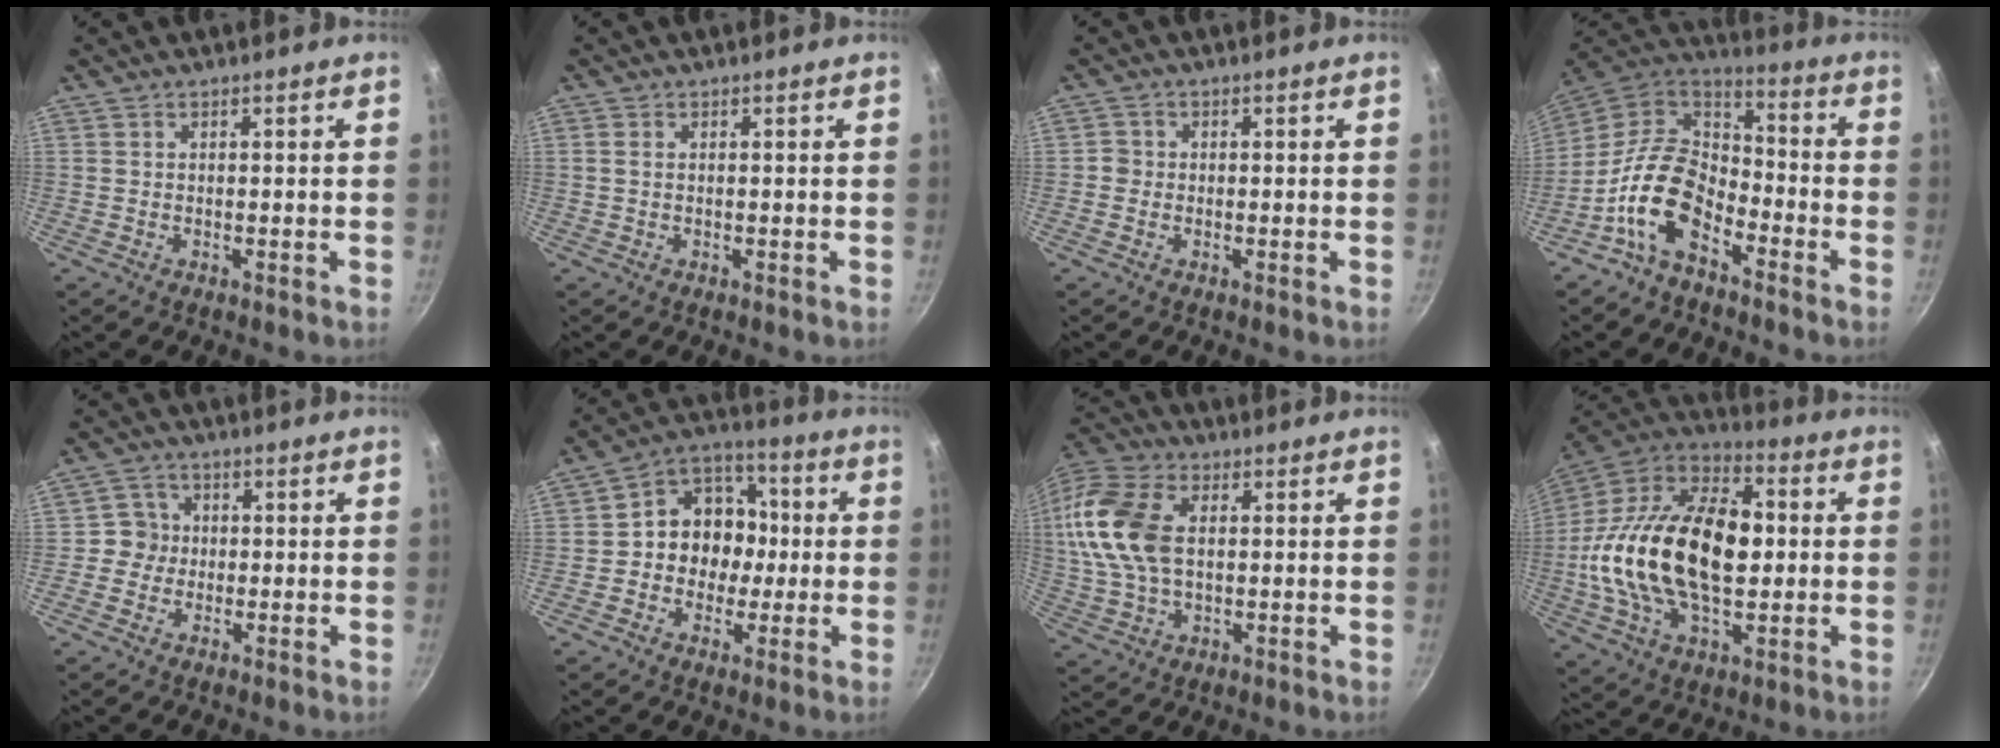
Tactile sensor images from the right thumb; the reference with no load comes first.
{"total": 0.9, "force": [0.0, 0.6, 0.7], "torque": [-0.015, 0.002, -0.001]}
{"total": 1.8, "force": [-0.6, 1.7, 0.4], "torque": [0.002, 0.009, -0.016]}
{"total": 14.8, "force": [-7.3, 8.7, 9.4], "torque": [-0.157, 0.067, -0.164]}
{"total": 4.3, "force": [-0.4, 4.2, 0.8], "torque": [0.016, 0.011, -0.019]}
{"total": 12.1, "force": [-0.6, 10.5, 6.1], "torque": [-0.041, 0.034, -0.028]}
{"total": 16.8, "force": [2.0, 10.8, 12.7], "torque": [-0.251, 0.019, 0.029]}
{"total": 28.7, "force": [0.1, 16.7, 23.3], "torque": [-0.416, 0.031, -0.011]}